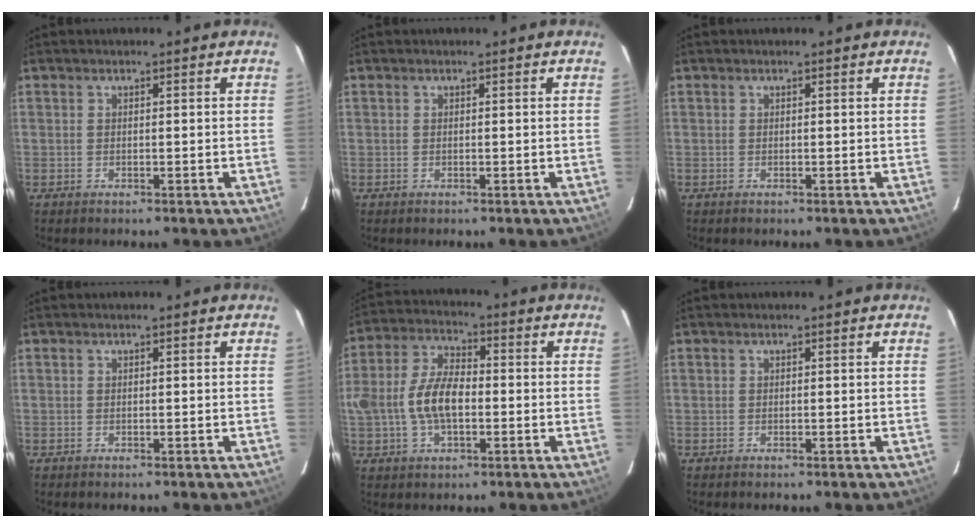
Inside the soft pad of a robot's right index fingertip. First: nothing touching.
{"total": 0.0}
{"total": 0.0}
{"total": 0.0}
{"total": 10.7, "force": [-1.6, 5.8, 8.9], "torque": [-0.183, 0.013, -0.030]}
{"total": 0.0}